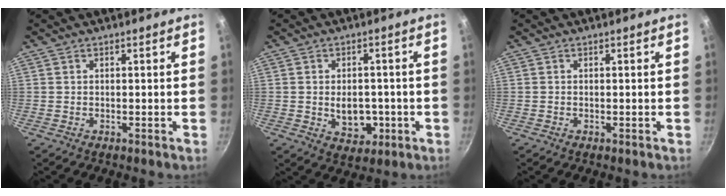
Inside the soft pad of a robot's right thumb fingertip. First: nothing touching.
{"total": 7.2, "force": [-1.2, 5.2, 4.9], "torque": [-0.045, 0.003, -0.007]}
{"total": 0.0}